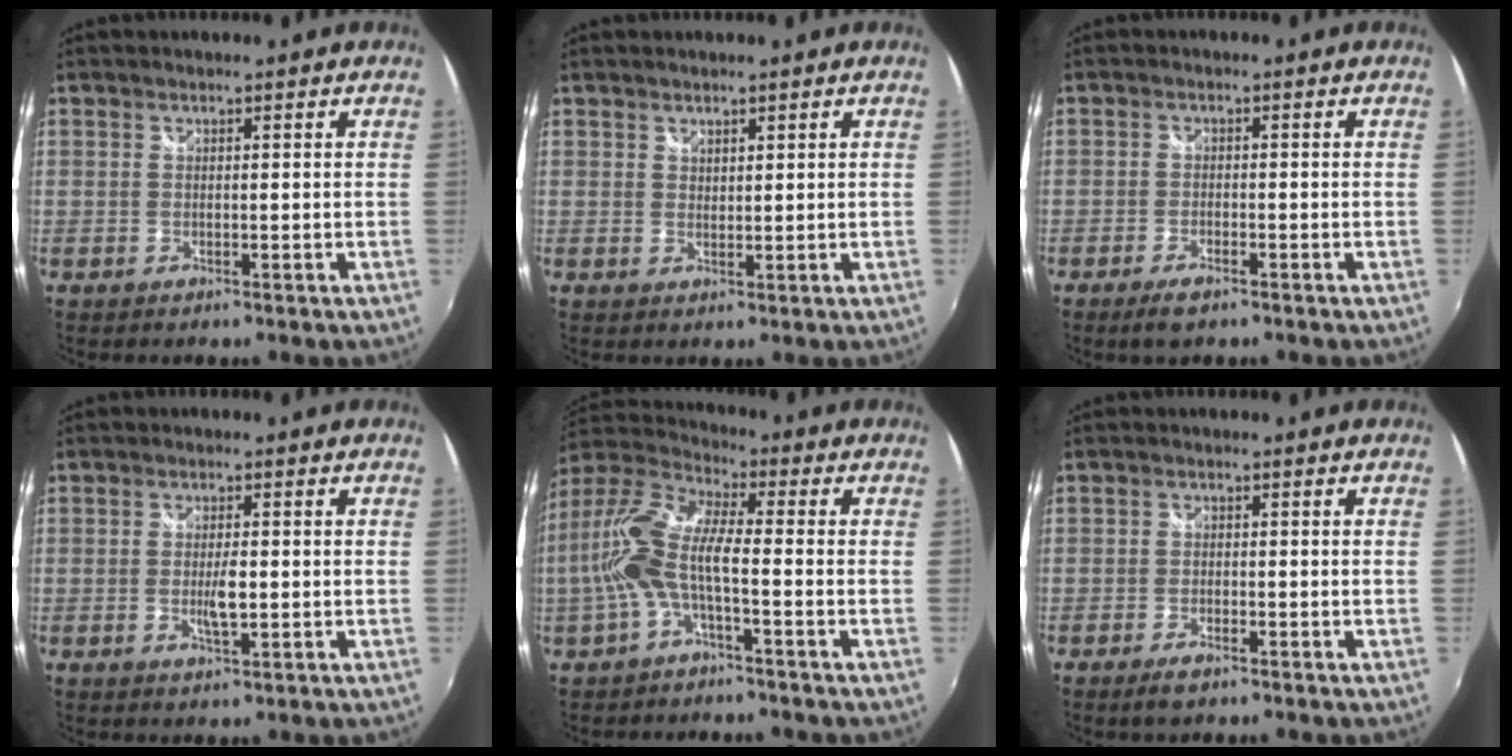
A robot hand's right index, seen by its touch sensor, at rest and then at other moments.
{"total": 1.3, "force": [1.1, 0.5, 0.1], "torque": [0.002, 0.000, 0.020]}
{"total": 3.6, "force": [-2.6, 1.1, 2.2], "torque": [-0.056, -0.006, -0.050]}
{"total": 3.5, "force": [-0.5, 1.1, 3.3], "torque": [-0.059, -0.005, -0.008]}
{"total": 10.8, "force": [-2.0, 2.7, 10.3], "torque": [-0.219, 0.008, -0.040]}
{"total": 2.7, "force": [-2.0, 0.8, 1.6], "torque": [-0.041, -0.005, -0.041]}